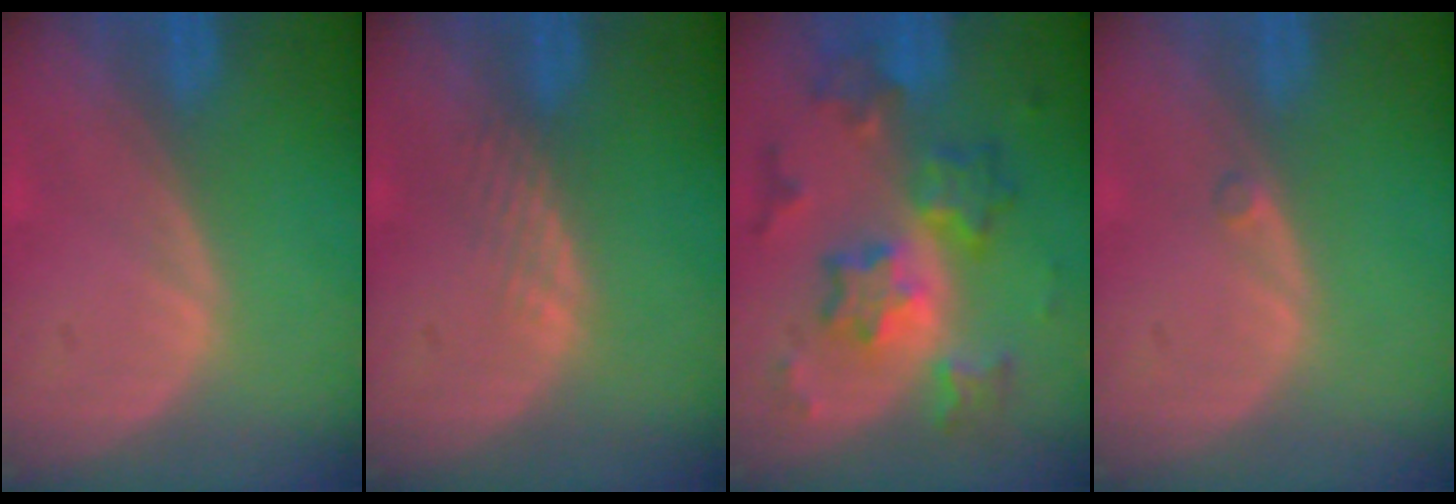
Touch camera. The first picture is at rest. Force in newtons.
{"total": 1.6, "press": 1.6, "slide": 0.1}
{"total": 9.5, "press": 9.5, "slide": 0.8}
{"total": 0.5, "press": 0.5, "slide": 0.2}